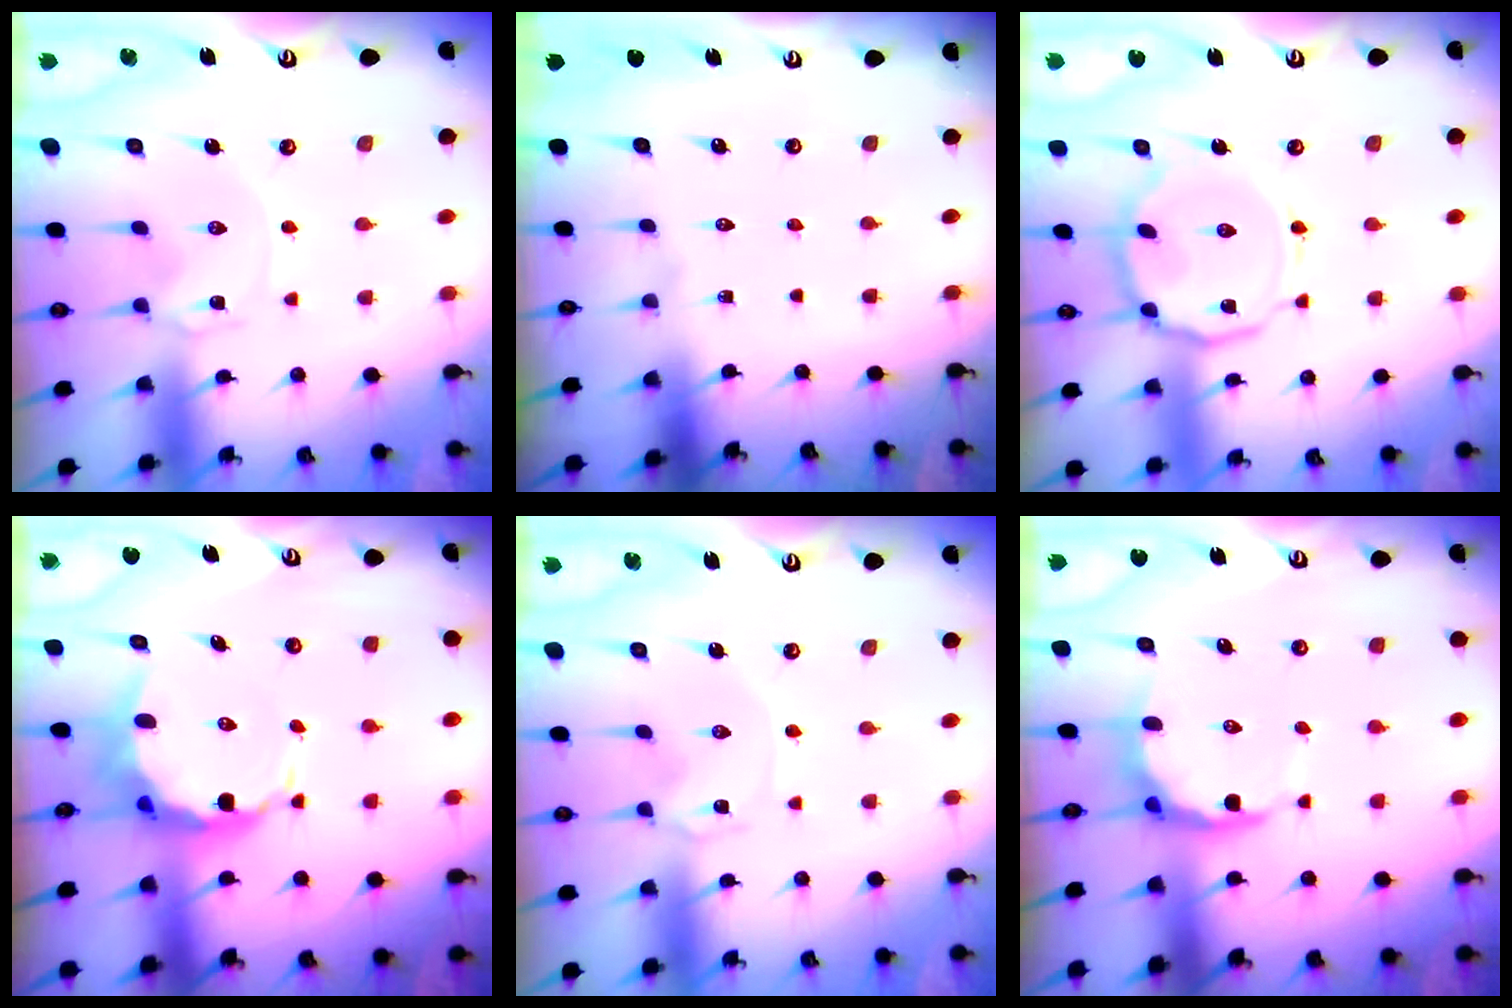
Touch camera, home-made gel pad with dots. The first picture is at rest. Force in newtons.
{"total": 0.0}
{"total": 13.8, "press": 13.8, "slide": 1.1}
{"total": 7.5, "press": 7.3, "slide": 2.0}
{"total": 0.0}
{"total": 6.8, "press": 6.5, "slide": 2.2}